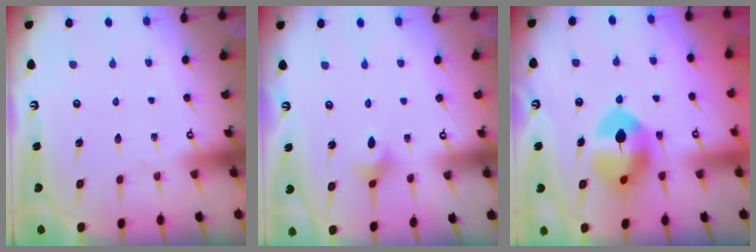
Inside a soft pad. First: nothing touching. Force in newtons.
{"total": 2.3, "press": 2.3, "slide": 0.5}
{"total": 10.8, "press": 10.7, "slide": 1.1}